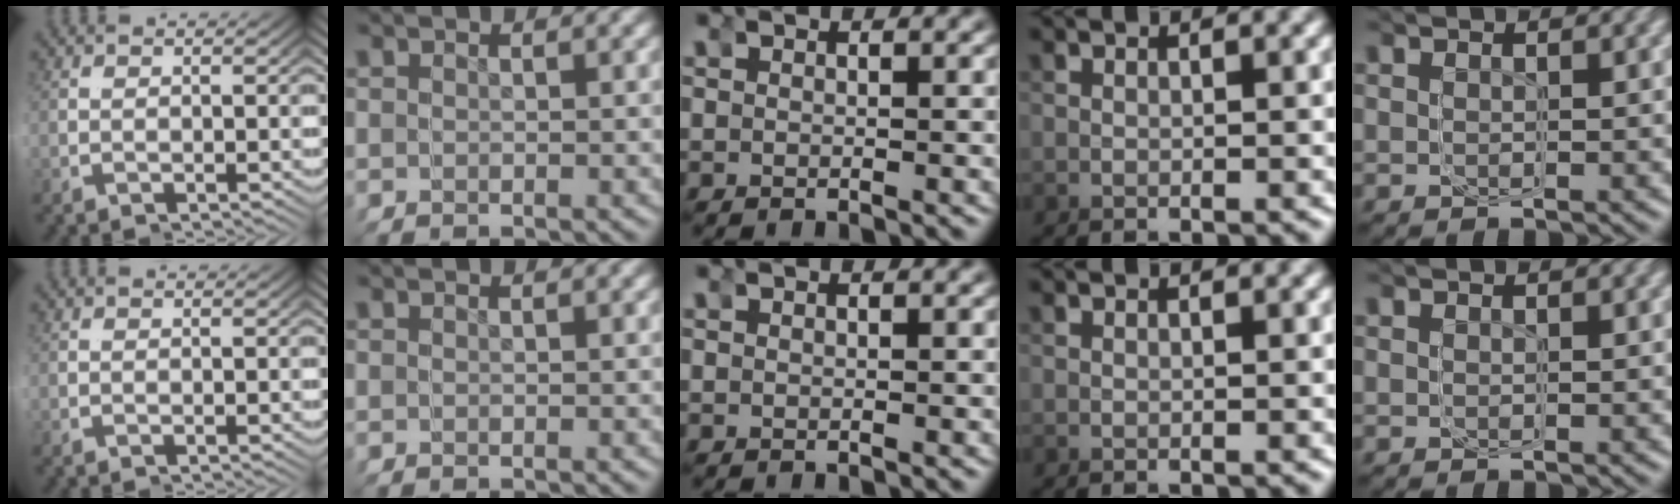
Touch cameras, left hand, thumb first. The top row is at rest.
{}